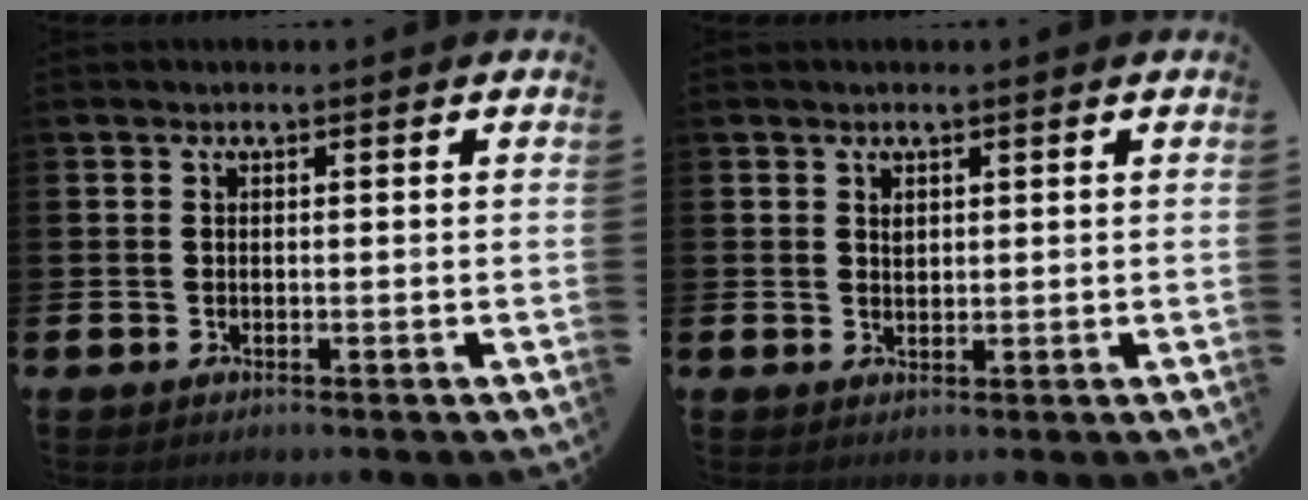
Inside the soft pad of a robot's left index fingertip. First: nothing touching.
{"total": 1.1, "force": [0.9, 0.6, 0.2], "torque": [0.012, -0.003, 0.013]}